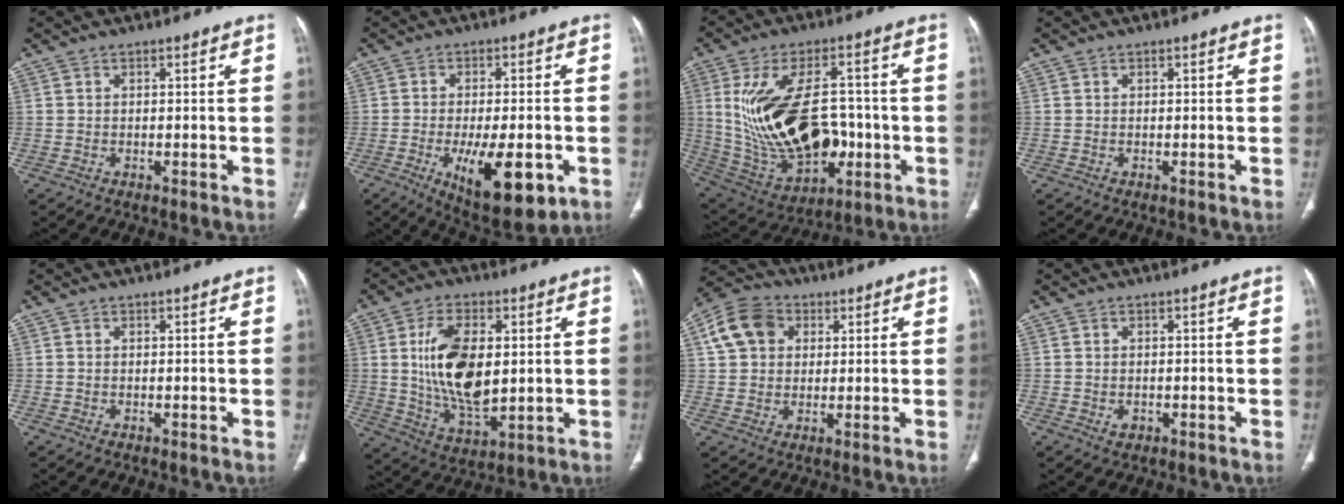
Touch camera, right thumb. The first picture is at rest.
{"total": 14.5, "force": [-4.2, 5.6, 12.7], "torque": [-0.191, -0.018, -0.051]}
{"total": 23.2, "force": [-1.1, 13.8, 18.6], "torque": [-0.326, 0.010, 0.013]}
{"total": 0.0}
{"total": 0.0}
{"total": 15.5, "force": [2.0, 8.2, 13.0], "torque": [-0.228, -0.016, 0.046]}
{"total": 10.1, "force": [3.2, 8.0, 5.2], "torque": [-0.085, 0.008, 0.053]}
{"total": 1.5, "force": [-0.4, 1.2, 0.9], "torque": [-0.011, 0.001, -0.002]}